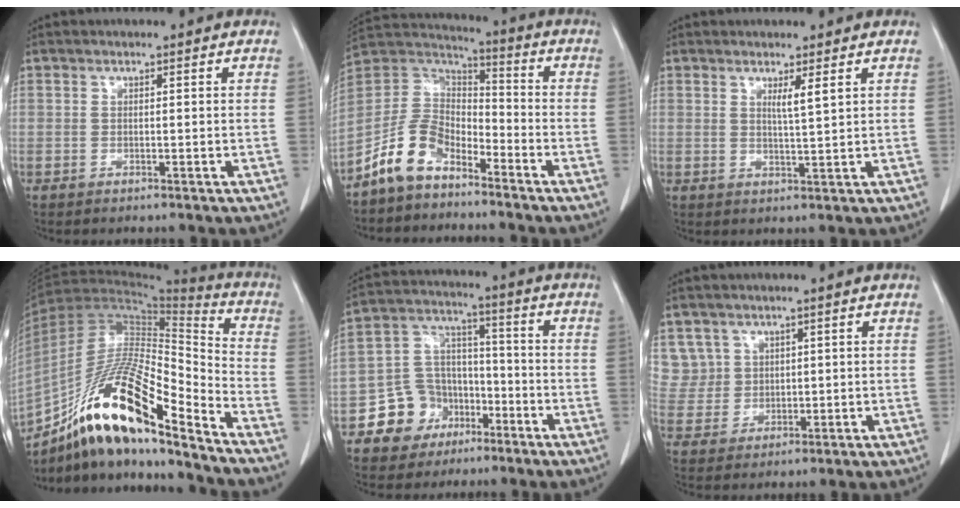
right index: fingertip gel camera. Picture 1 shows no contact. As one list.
[{"total": 9.7, "force": [-6.8, 5.2, 4.5], "torque": [-0.103, 0.028, -0.140]}, {"total": 2.3, "force": [1.2, -0.4, 1.9], "torque": [-0.039, -0.008, 0.024]}, {"total": 21.4, "force": [-14.1, 3.6, 15.7], "torque": [-0.294, -0.008, -0.248]}, {"total": 10.1, "force": [-5.2, 8.3, 2.2], "torque": [-0.044, 0.036, -0.083]}, {"total": 6.6, "force": [3.6, 5.4, 0.1], "torque": [-0.003, 0.014, 0.088]}]